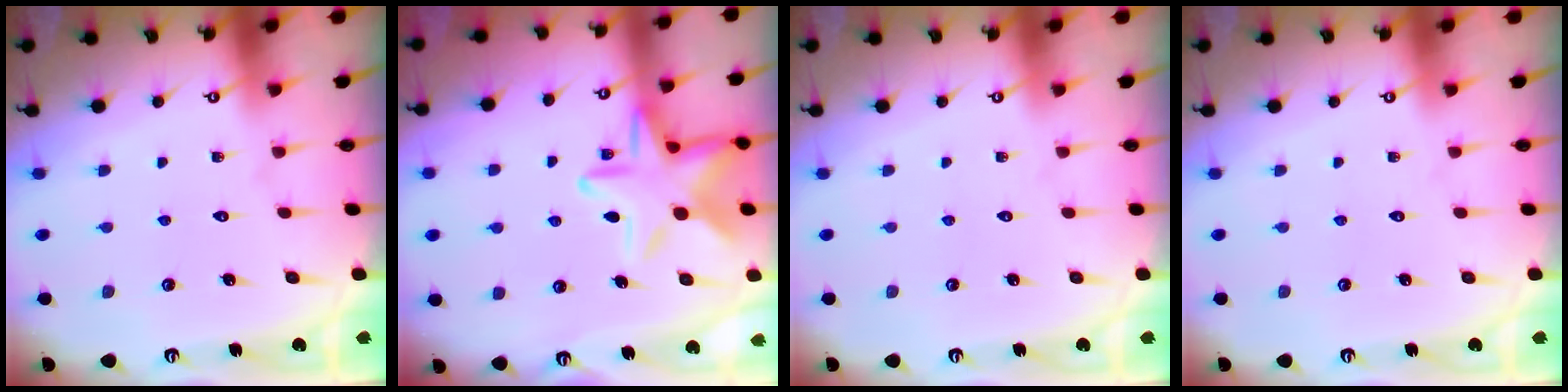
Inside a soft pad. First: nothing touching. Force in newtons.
{"total": 15.3, "press": 15.3, "slide": 0.9}
{"total": 0.0}
{"total": 0.0}